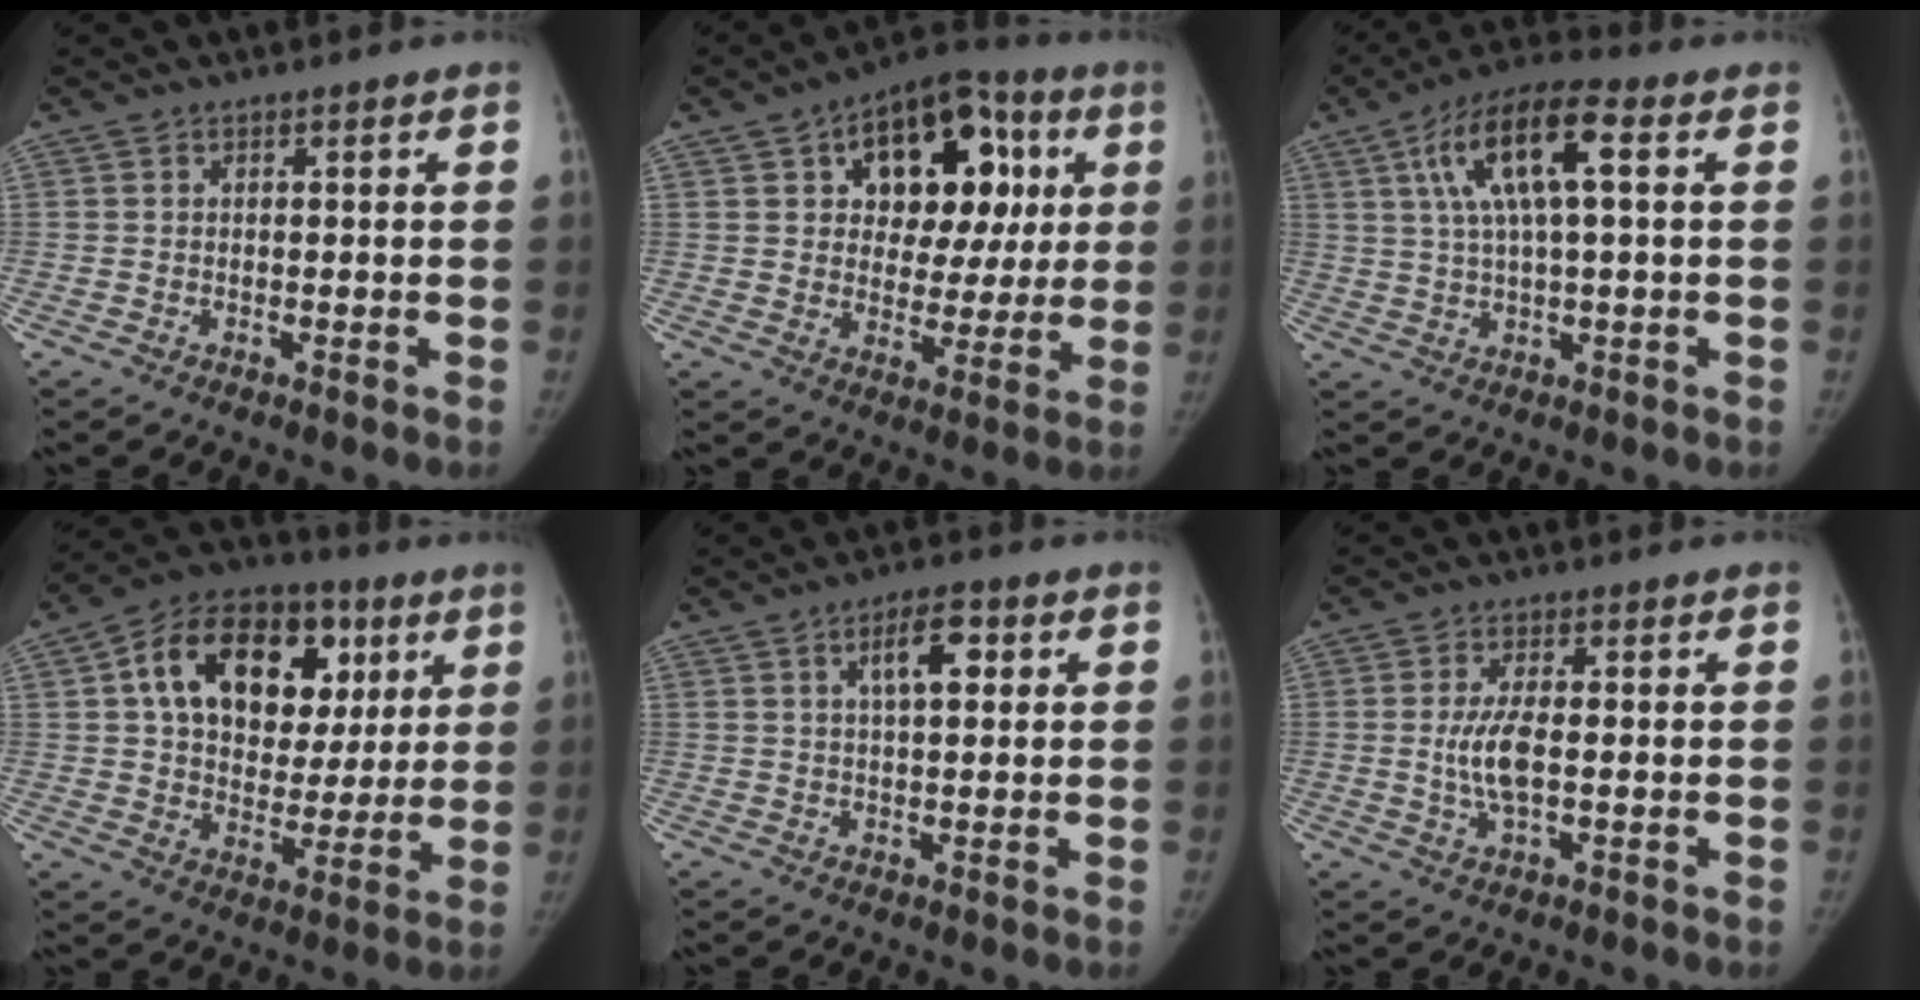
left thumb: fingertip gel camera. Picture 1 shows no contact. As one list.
[{"total": 19.6, "force": [6.3, 12.6, 13.6], "torque": [-0.132, 0.015, 0.090]}, {"total": 13.4, "force": [3.9, 4.2, 12.1], "torque": [-0.232, 0.019, 0.063]}, {"total": 22.1, "force": [7.1, 15.2, 14.3], "torque": [-0.189, 0.012, 0.109]}, {"total": 6.1, "force": [2.2, 2.5, 5.1], "torque": [-0.073, 0.001, 0.034]}, {"total": 5.6, "force": [-0.3, 2.2, 5.2], "torque": [-0.108, -0.003, -0.007]}]